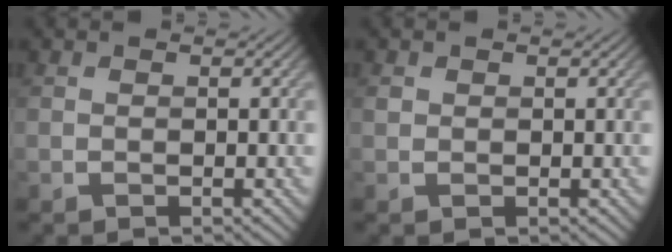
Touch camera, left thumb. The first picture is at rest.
{"total": 0.8, "force": [0.3, 0.7, 0.2], "torque": [-0.004, 0.000, 0.006]}